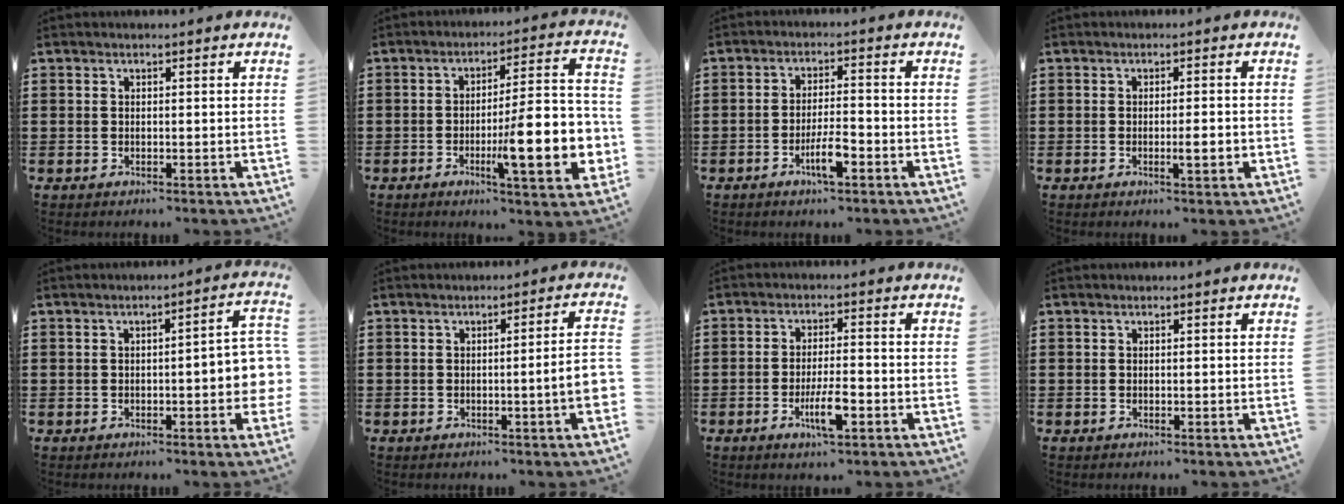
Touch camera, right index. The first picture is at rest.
{"total": 14.5, "force": [-3.6, 3.1, 13.7], "torque": [-0.209, -0.012, -0.056]}
{"total": 5.1, "force": [-2.5, 1.1, 4.3], "torque": [-0.091, -0.005, -0.049]}
{"total": 3.0, "force": [-0.6, 0.4, 2.9], "torque": [-0.048, -0.004, -0.010]}
{"total": 5.4, "force": [-1.0, 1.1, 5.2], "torque": [-0.070, -0.008, -0.017]}
{"total": 5.0, "force": [-0.9, 0.1, 4.9], "torque": [-0.072, -0.011, -0.015]}
{"total": 5.8, "force": [-2.3, 1.3, 5.2], "torque": [-0.103, -0.009, -0.043]}
{"total": 0.0}